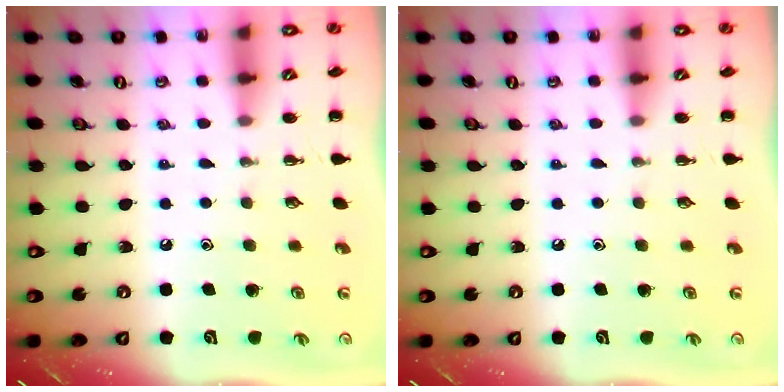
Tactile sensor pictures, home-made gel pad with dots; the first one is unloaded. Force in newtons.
{"total": 0.0}